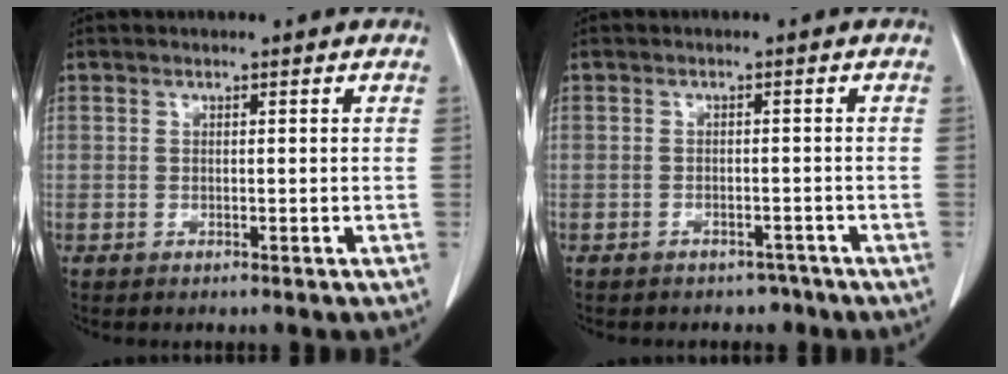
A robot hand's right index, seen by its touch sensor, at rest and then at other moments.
{"total": 2.9, "force": [-2.3, 1.8, 0.1], "torque": [-0.002, 0.008, -0.029]}